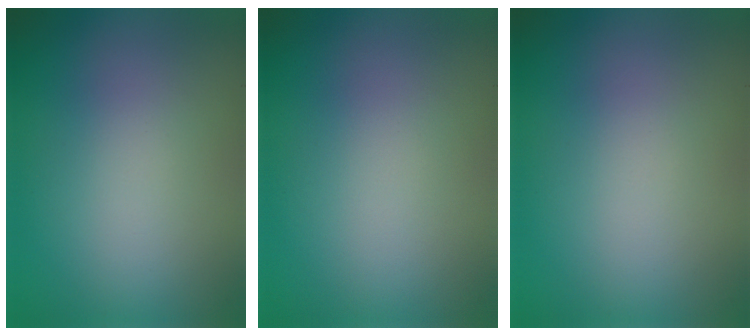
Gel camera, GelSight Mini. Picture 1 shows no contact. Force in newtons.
{"total": 0.0}
{"total": 0.0}